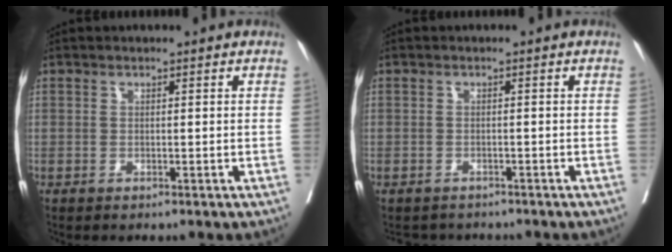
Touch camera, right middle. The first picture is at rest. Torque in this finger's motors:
{"motor_torque": [-0.04, -0.11, -0.02, -0.01]}